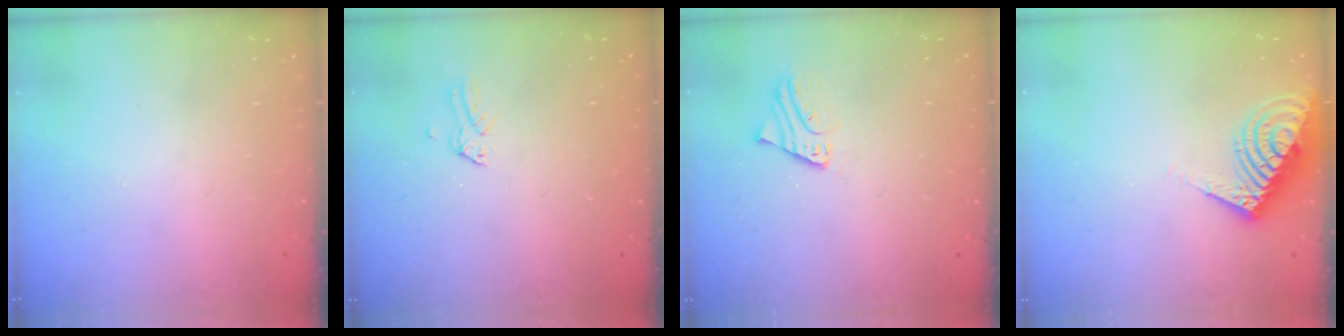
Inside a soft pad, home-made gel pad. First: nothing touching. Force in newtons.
{"total": 0.0}
{"total": 2.1, "press": 2.1, "slide": 0.1}
{"total": 18.1, "press": 18.1, "slide": 0.5}